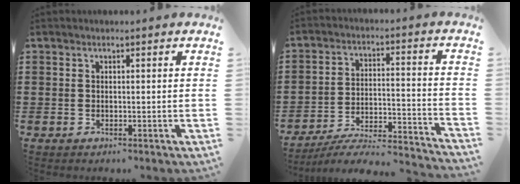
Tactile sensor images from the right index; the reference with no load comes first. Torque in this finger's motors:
{"motor_torque": [0.44, 1.13, -0.96, -0.21]}